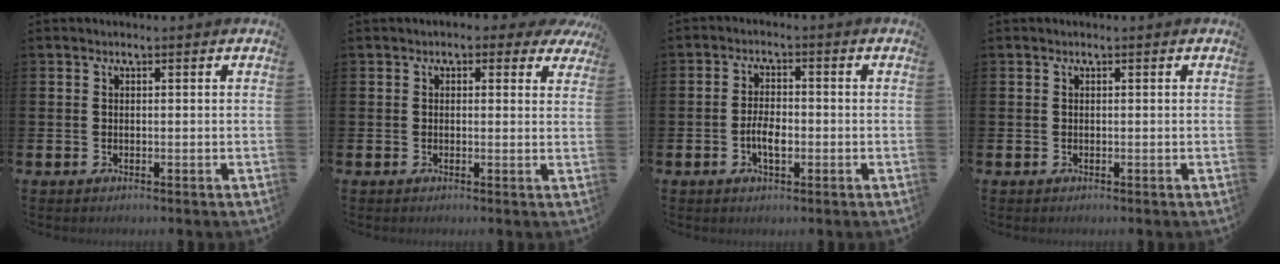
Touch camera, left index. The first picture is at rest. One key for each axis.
{"total": 1.5, "fx": 1.0, "fy": 1.1, "fz": 0.6, "tx": -0.007, "ty": 0.004, "tz": 0.013}
{"total": 3.4, "fx": -0.9, "fy": 1.6, "fz": 2.8, "tx": -0.042, "ty": 0.002, "tz": -0.020}
{"total": 0.0}